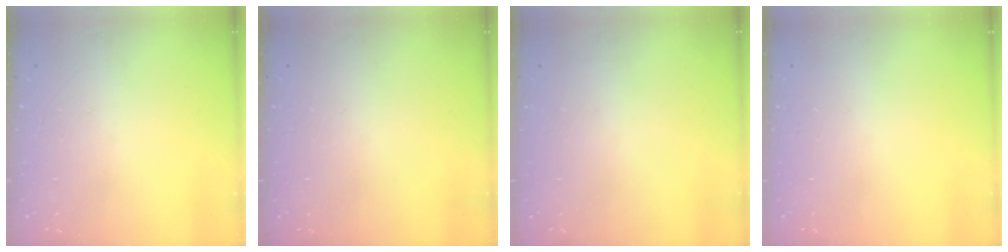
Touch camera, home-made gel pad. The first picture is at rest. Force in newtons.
{"total": 0.0}
{"total": 0.0}
{"total": 0.0}